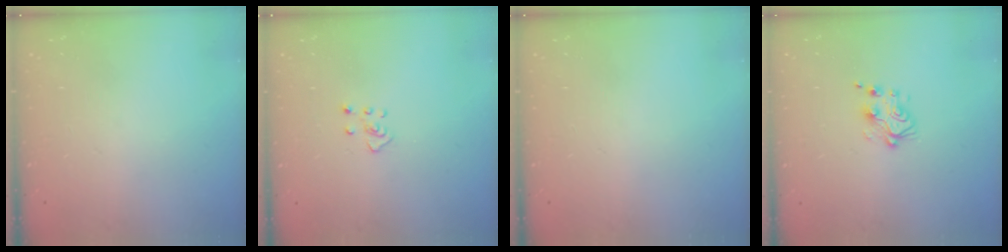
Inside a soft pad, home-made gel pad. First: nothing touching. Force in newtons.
{"total": 3.4, "press": 3.3, "slide": 0.6}
{"total": 0.0}
{"total": 5.9, "press": 5.9, "slide": 0.5}